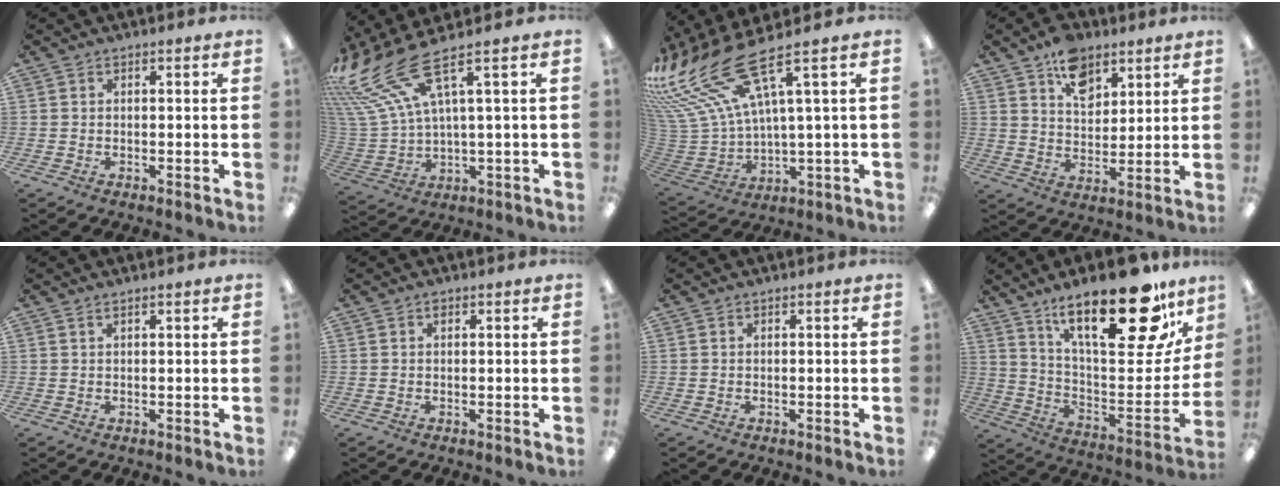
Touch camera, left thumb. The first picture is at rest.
{"total": 15.7, "force": [8.5, 6.0, 11.8], "torque": [-0.274, -0.051, 0.148]}
{"total": 19.7, "force": [11.5, 7.2, 14.3], "torque": [-0.305, -0.075, 0.201]}
{"total": 10.0, "force": [6.4, 6.3, 4.5], "torque": [-0.055, -0.029, 0.113]}
{"total": 0.8, "force": [0.6, 0.1, 0.5], "torque": [-0.012, 0.000, 0.011]}
{"total": 0.8, "force": [0.5, 0.5, 0.5], "torque": [-0.004, 0.001, 0.006]}
{"total": 0.0}
{"total": 26.9, "force": [17.4, 9.2, 18.3], "torque": [-0.265, -0.111, 0.286]}